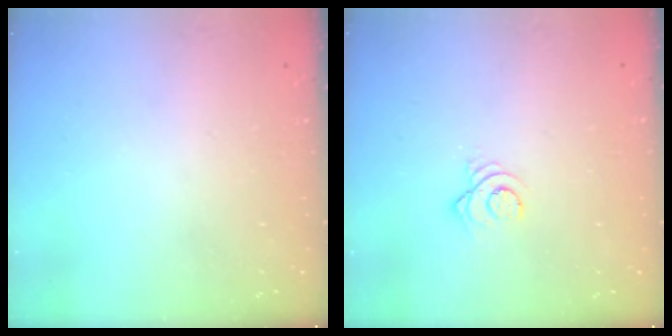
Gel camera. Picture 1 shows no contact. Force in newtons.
{"total": 2.9, "press": 2.9, "slide": 0.1}